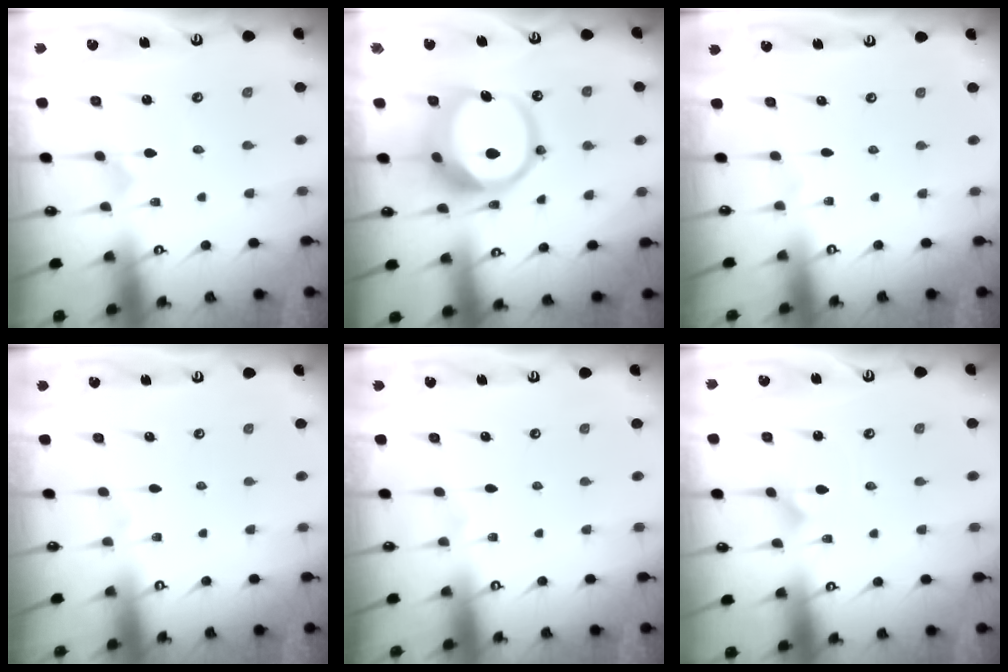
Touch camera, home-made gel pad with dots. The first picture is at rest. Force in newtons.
{"total": 13.9, "press": 13.8, "slide": 1.9}
{"total": 0.0}
{"total": 0.0}
{"total": 0.0}
{"total": 1.4, "press": 1.4, "slide": 0.1}